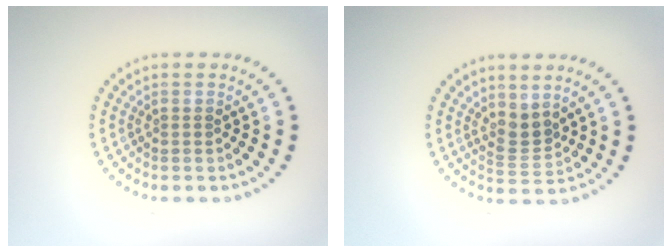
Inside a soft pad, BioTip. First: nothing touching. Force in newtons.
{"total": 2.4, "press": 1.6, "slide": 1.7}